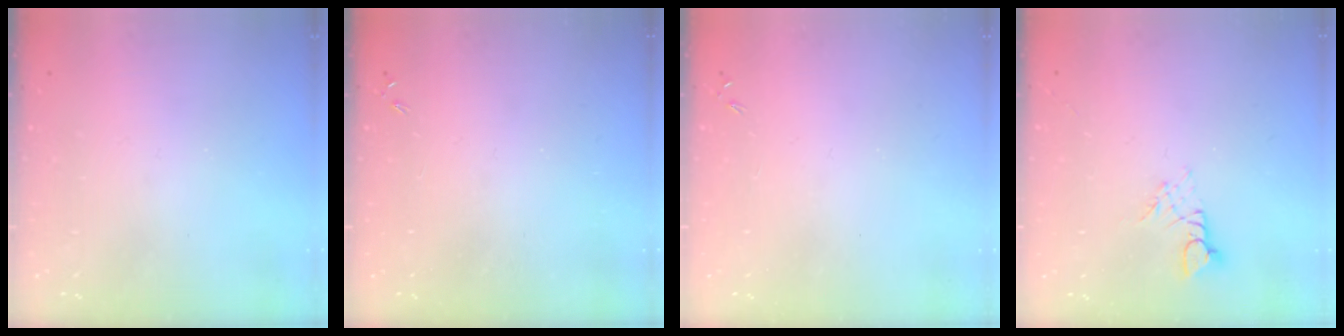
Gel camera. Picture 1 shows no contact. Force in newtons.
{"total": 0.0}
{"total": 0.0}
{"total": 2.3, "press": 2.3, "slide": 0.2}